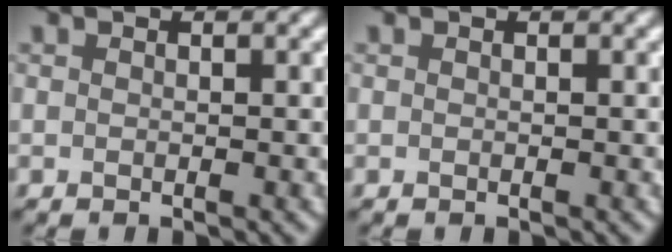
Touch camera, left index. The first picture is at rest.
{"total": 0.0}